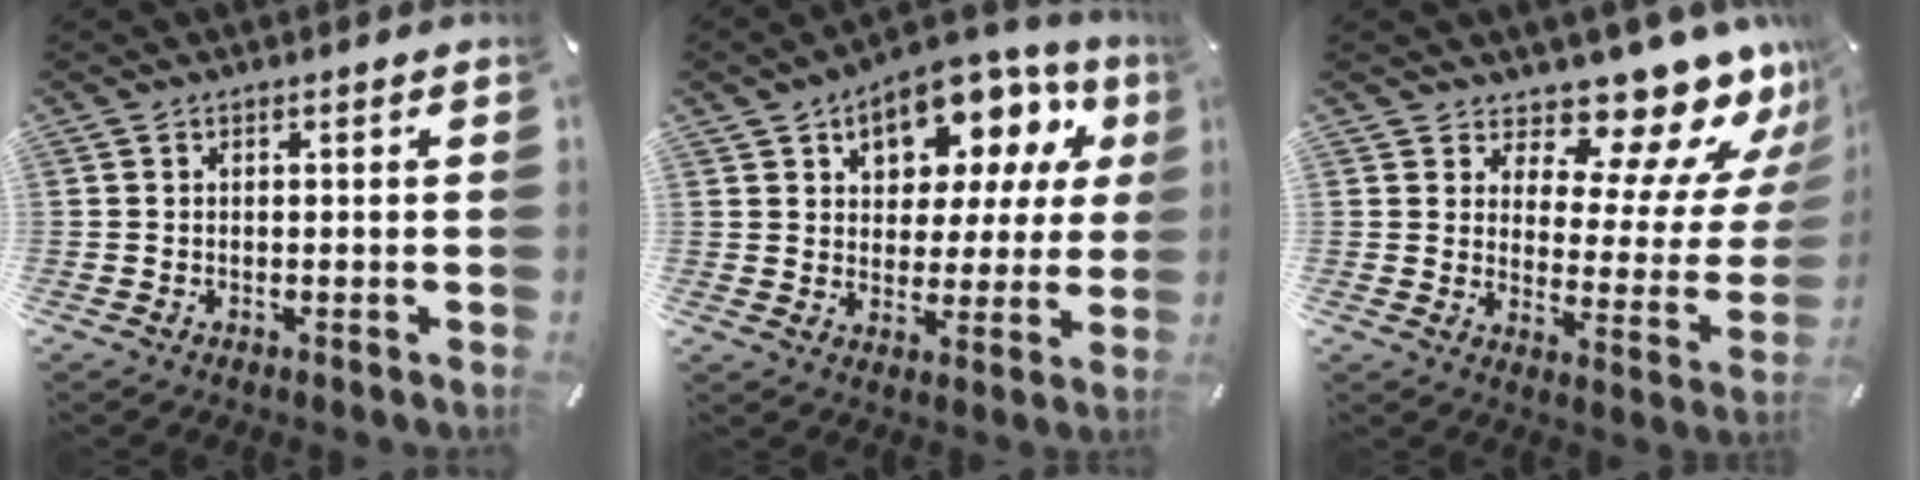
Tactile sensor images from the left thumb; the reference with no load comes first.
{"total": 13.5, "force": [7.6, 8.5, 7.2], "torque": [-0.104, -0.051, 0.132]}
{"total": 12.4, "force": [10.8, 4.5, 4.1], "torque": [-0.049, -0.112, 0.182]}